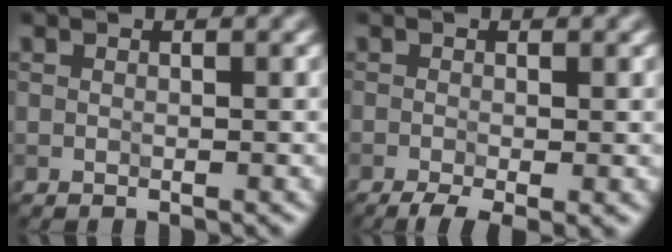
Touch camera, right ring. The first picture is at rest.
{"total": 3.6, "force": [-1.8, 0.9, 2.9], "torque": [-0.047, -0.008, -0.031]}